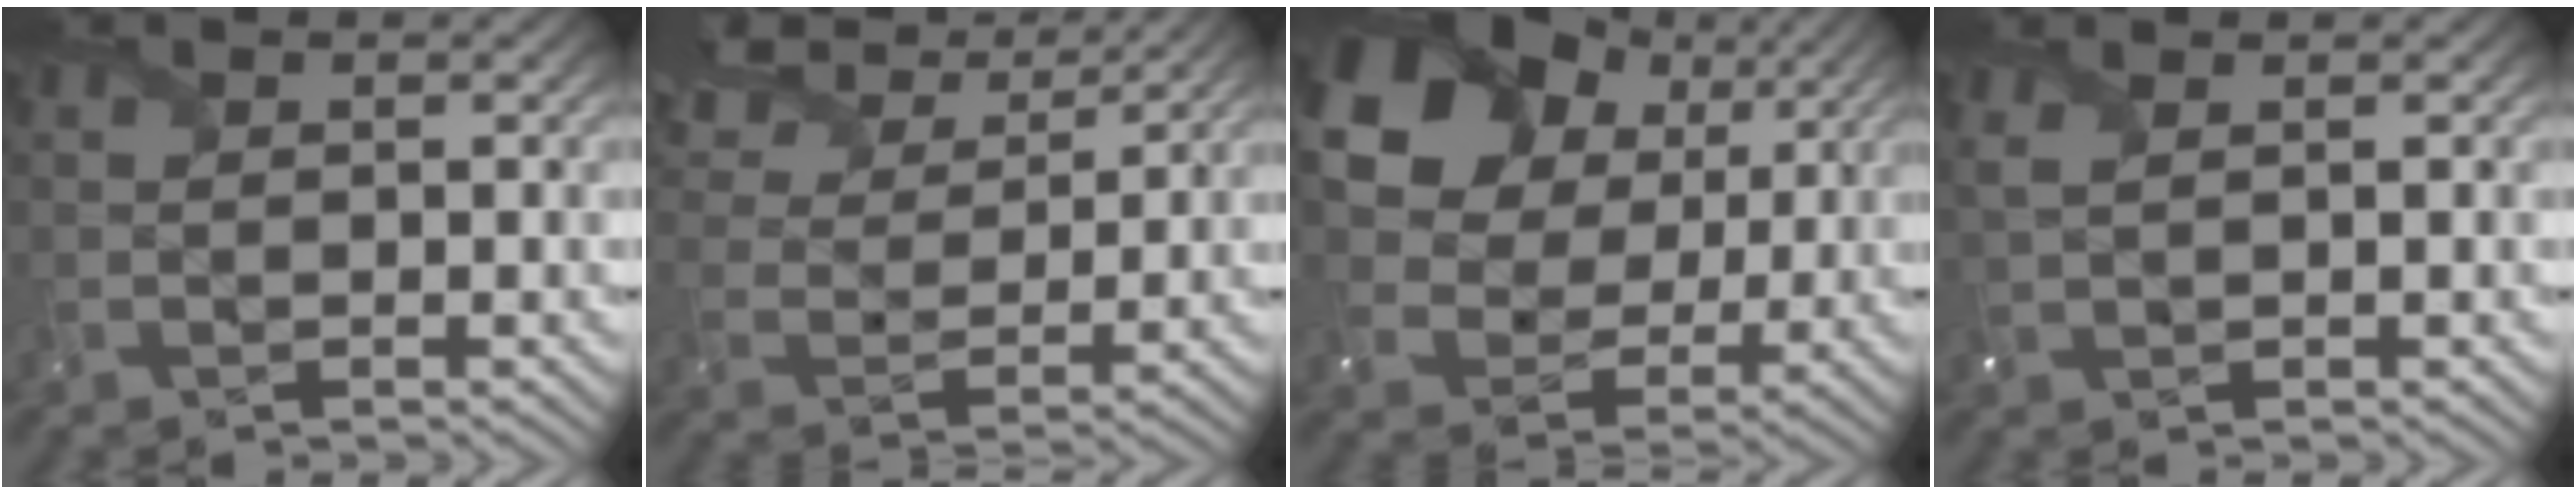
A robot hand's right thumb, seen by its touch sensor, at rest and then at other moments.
{"total": 12.0, "force": [9.1, 4.5, 6.4], "torque": [-0.187, 0.021, 0.146]}
{"total": 16.6, "force": [7.9, 12.1, 8.2], "torque": [-0.202, 0.055, 0.144]}
{"total": 1.8, "force": [1.0, 0.5, 1.3], "torque": [-0.040, 0.005, 0.024]}